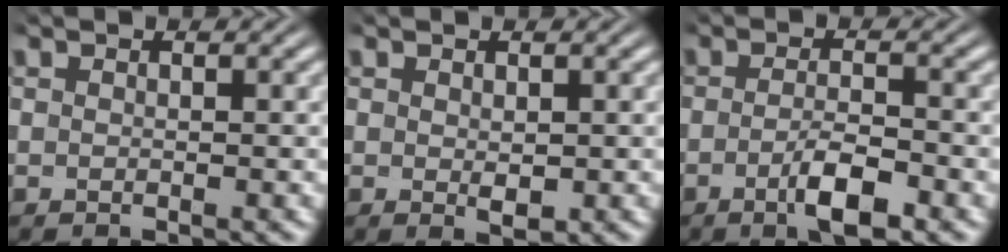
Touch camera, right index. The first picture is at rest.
{"total": 1.4, "force": [-0.1, 0.7, 1.2], "torque": [-0.019, -0.010, 0.006]}
{"total": 3.7, "force": [-1.8, 0.8, 3.2], "torque": [-0.053, -0.012, -0.028]}